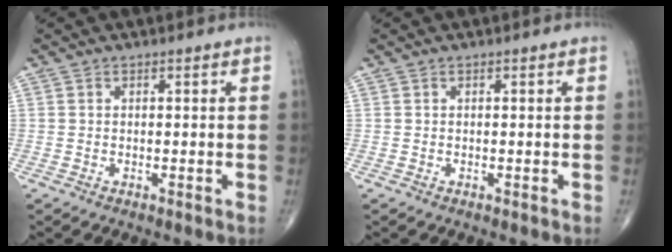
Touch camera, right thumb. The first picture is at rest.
{"total": 0.0}